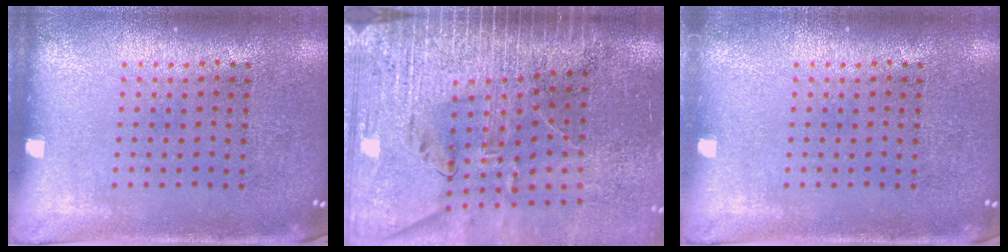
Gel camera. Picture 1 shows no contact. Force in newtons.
{"total": 3.7, "press": 3.2, "slide": 1.9}
{"total": 0.6, "press": 0.6, "slide": 0.1}